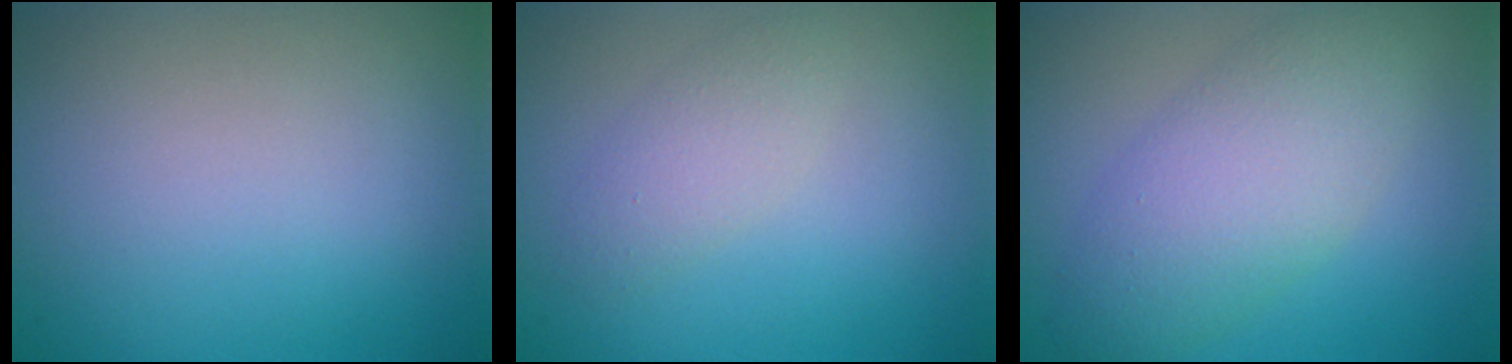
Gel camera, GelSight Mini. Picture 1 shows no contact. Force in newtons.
{"total": 2.0, "press": 2.0, "slide": 0.1}
{"total": 5.5, "press": 5.5, "slide": 0.3}